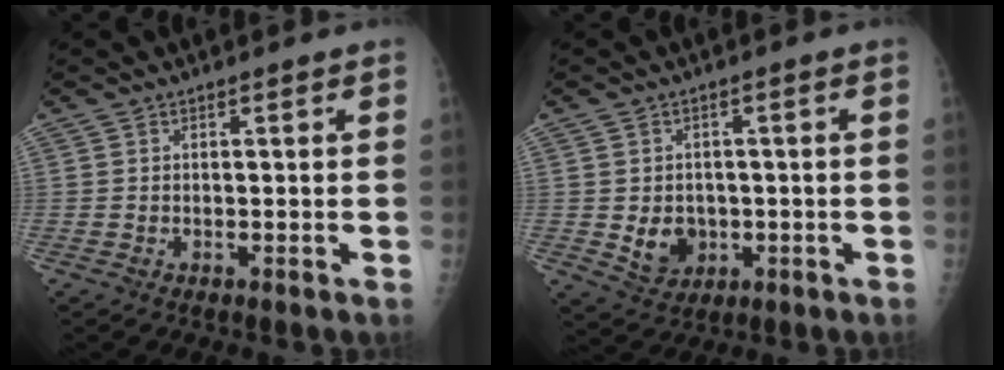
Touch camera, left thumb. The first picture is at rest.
{"total": 6.0, "force": [-0.9, 5.0, 3.1], "torque": [-0.025, 0.001, -0.001]}